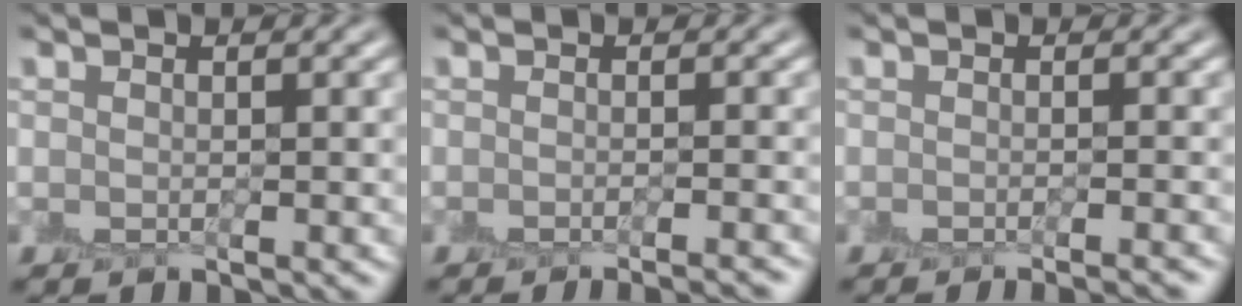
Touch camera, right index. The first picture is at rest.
{"total": 2.8, "force": [-2.4, 0.3, 1.4], "torque": [-0.007, -0.012, -0.027]}
{"total": 2.5, "force": [-2.1, 0.3, 1.4], "torque": [-0.007, -0.011, -0.024]}